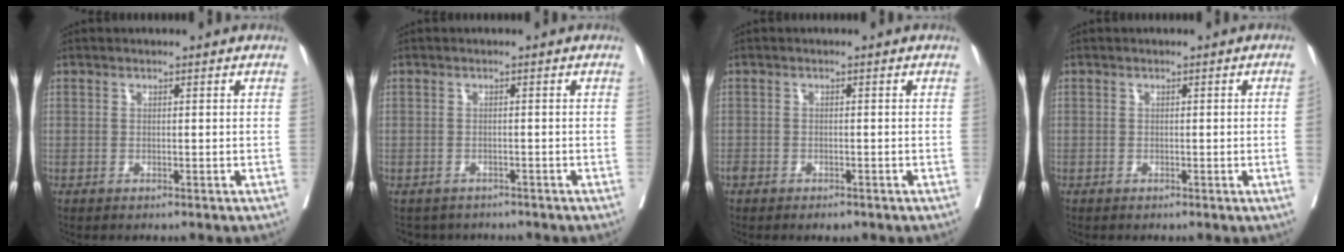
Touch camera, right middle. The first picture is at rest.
{"total": 3.7, "force": [-3.3, 1.7, -0.1], "torque": [0.005, 0.000, -0.045]}
{"total": 2.4, "force": [-1.7, 1.2, 1.1], "torque": [-0.020, -0.002, -0.022]}
{"total": 1.2, "force": [-0.1, -0.4, 1.2], "torque": [-0.015, -0.002, 0.000]}